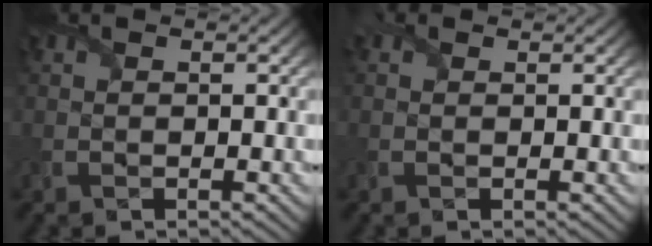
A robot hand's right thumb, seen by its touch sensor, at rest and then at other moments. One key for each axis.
{"total": 0.8, "fx": 0.5, "fy": 0.6, "fz": 0.1, "tx": -0.001, "ty": -0.001, "tz": 0.003}